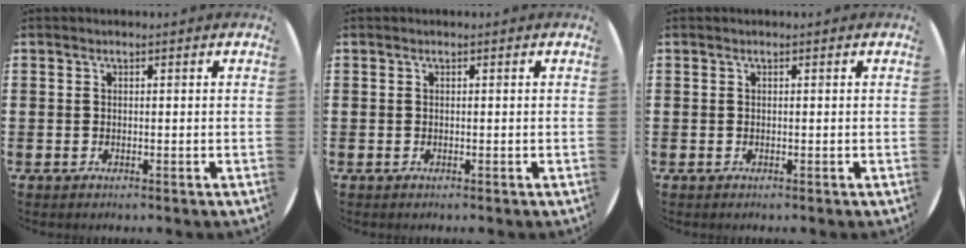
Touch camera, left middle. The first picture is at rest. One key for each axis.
{"total": 0.0}
{"total": 0.0}